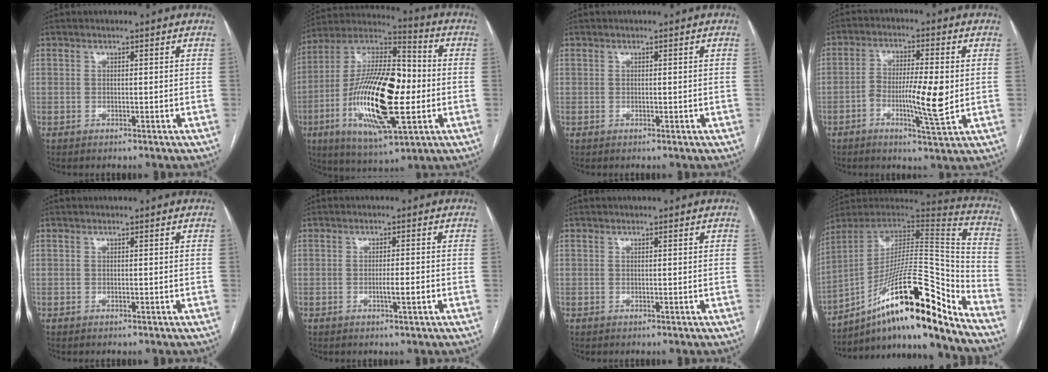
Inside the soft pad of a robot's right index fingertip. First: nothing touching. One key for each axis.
{"total": 23.3, "fx": -3.9, "fy": 7.0, "fz": 21.9, "tx": -0.432, "ty": 0.002, "tz": -0.067}
{"total": 0.0}
{"total": 8.3, "fx": -1.4, "fy": 1.2, "fz": 8.1, "tx": -0.140, "ty": 0.001, "tz": -0.025}
{"total": 0.0}
{"total": 2.4, "fx": -0.8, "fy": 0.1, "fz": 2.2, "tx": -0.039, "ty": -0.002, "tz": -0.013}
{"total": 0.0}
{"total": 23.8, "fx": -15.6, "fy": 1.9, "fz": 17.9, "tx": -0.259, "ty": 0.020, "tz": -0.262}